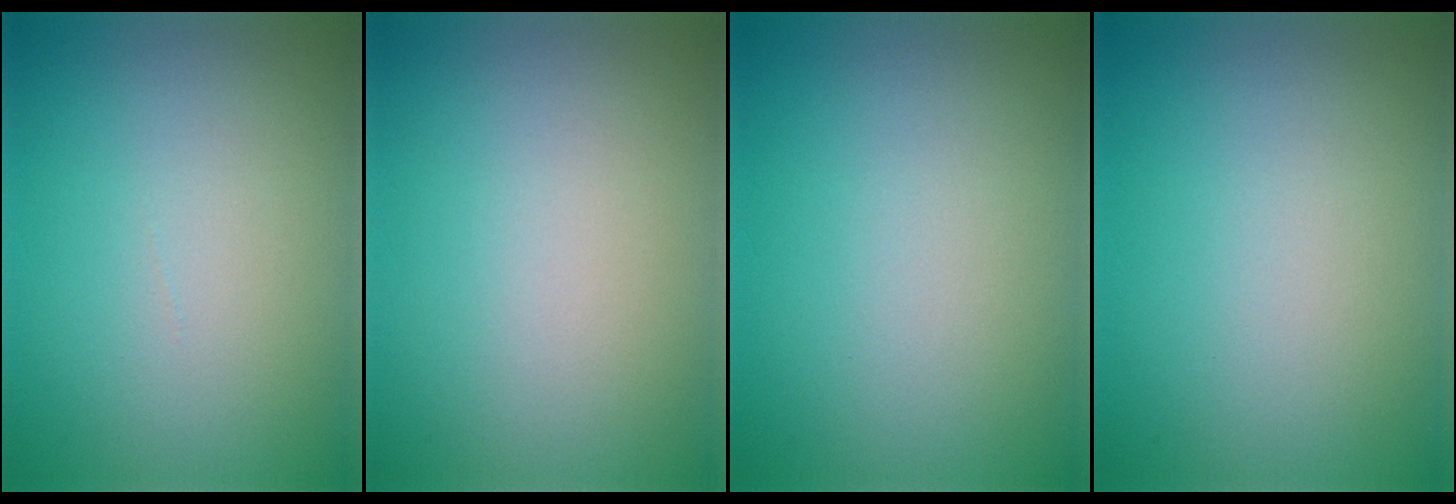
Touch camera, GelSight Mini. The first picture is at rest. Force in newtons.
{"total": 0.0}
{"total": 0.0}
{"total": 0.0}